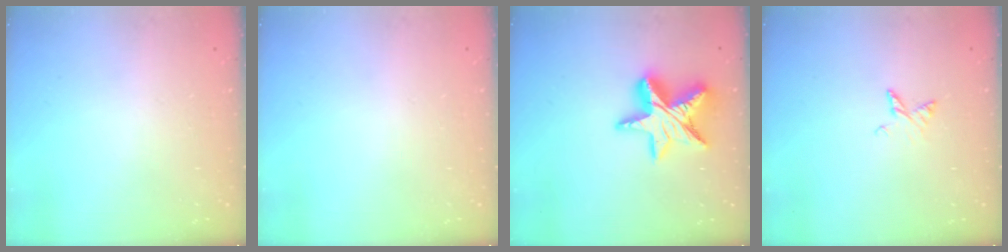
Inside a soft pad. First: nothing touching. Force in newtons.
{"total": 0.0}
{"total": 15.8, "press": 15.7, "slide": 1.4}
{"total": 4.7, "press": 4.7, "slide": 0.5}